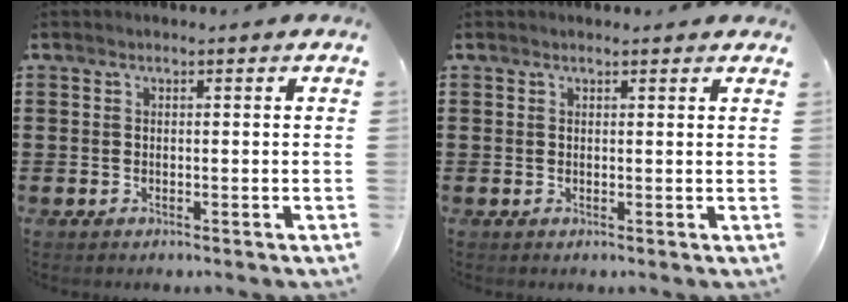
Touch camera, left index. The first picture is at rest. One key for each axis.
{"total": 0.7, "fx": 0.7, "fy": 0.2, "fz": 0.2, "tx": -0.006, "ty": 0.001, "tz": 0.013}